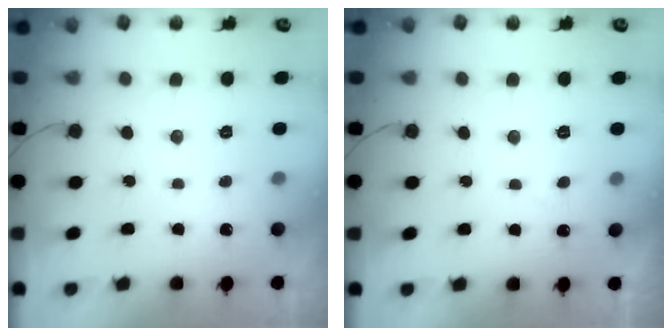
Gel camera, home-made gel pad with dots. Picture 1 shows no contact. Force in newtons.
{"total": 0.8, "press": 0.7, "slide": 0.5}